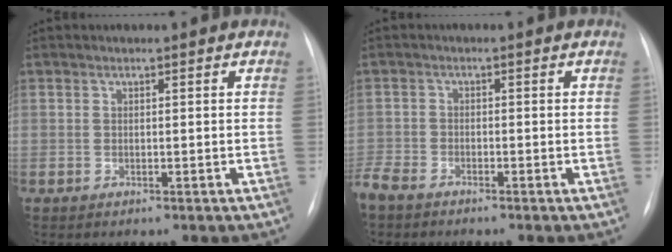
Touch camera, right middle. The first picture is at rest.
{"total": 4.3, "force": [-3.8, 1.2, 1.6], "torque": [-0.033, -0.011, -0.076]}